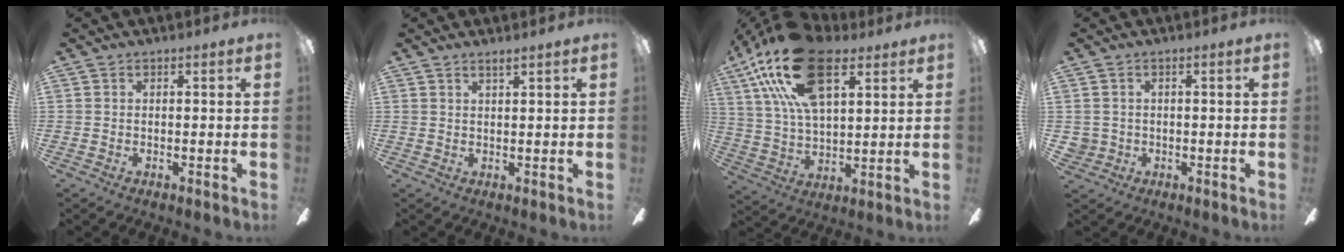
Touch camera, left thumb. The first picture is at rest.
{"total": 1.8, "force": [1.6, -0.3, 0.7], "torque": [-0.018, -0.005, 0.030]}
{"total": 23.7, "force": [12.7, 11.5, 16.4], "torque": [-0.318, -0.035, 0.221]}
{"total": 2.0, "force": [0.1, 2.0, 0.3], "torque": [-0.010, 0.003, 0.001]}